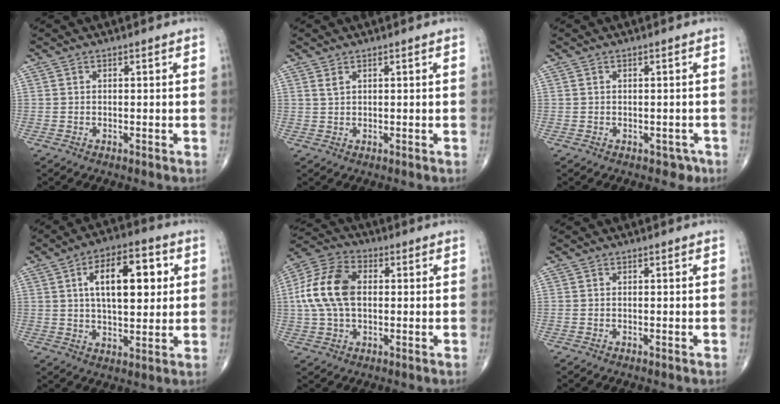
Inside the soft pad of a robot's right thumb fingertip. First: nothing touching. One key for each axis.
{"total": 1.1, "fx": 0.7, "fy": 0.5, "fz": 0.7, "tx": -0.013, "ty": 0.003, "tz": 0.018}
{"total": 1.9, "fx": -0.6, "fy": 1.6, "fz": 0.8, "tx": 0.004, "ty": 0.003, "tz": -0.005}
{"total": 14.7, "fx": 3.6, "fy": 6.9, "fz": 12.4, "tx": -0.172, "ty": 0.005, "tz": 0.056}
{"total": 13.5, "fx": 1.0, "fy": 8.4, "fz": 10.5, "tx": -0.214, "ty": 0.025, "tz": 0.013}
{"total": 0.0}